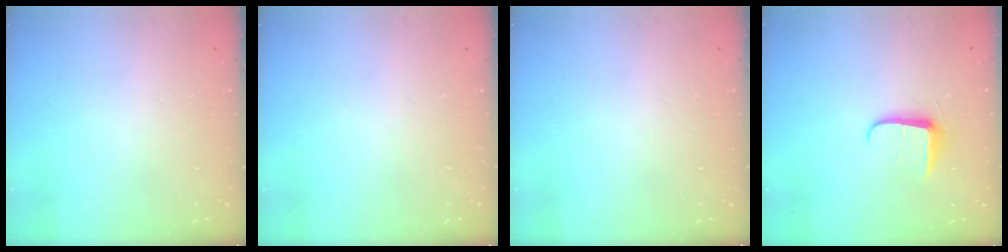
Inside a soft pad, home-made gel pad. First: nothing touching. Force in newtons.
{"total": 0.0}
{"total": 0.0}
{"total": 6.8, "press": 6.7, "slide": 0.9}